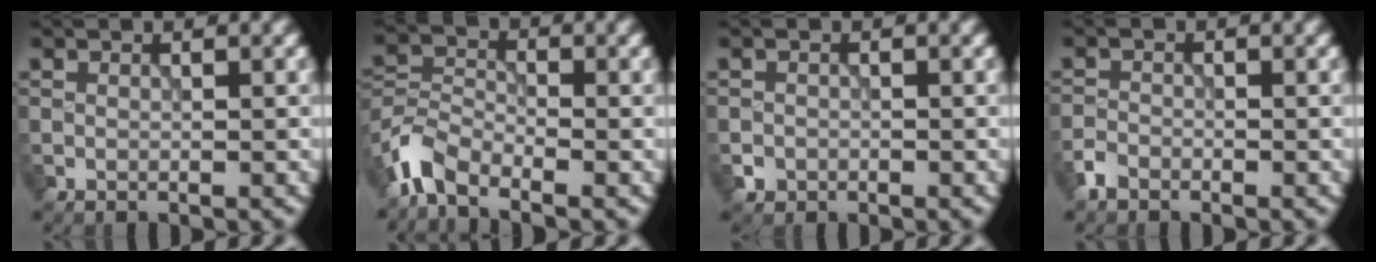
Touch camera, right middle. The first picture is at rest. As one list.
[{"total": 4.0, "force": [-3.1, 1.6, 1.8], "torque": [-0.040, -0.002, -0.078]}, {"total": 1.1, "force": [-0.5, 1.0, 0.0], "torque": [0.006, -0.002, -0.010]}, {"total": 1.5, "force": [-1.2, 0.8, 0.4], "torque": [-0.004, 0.002, -0.029]}]